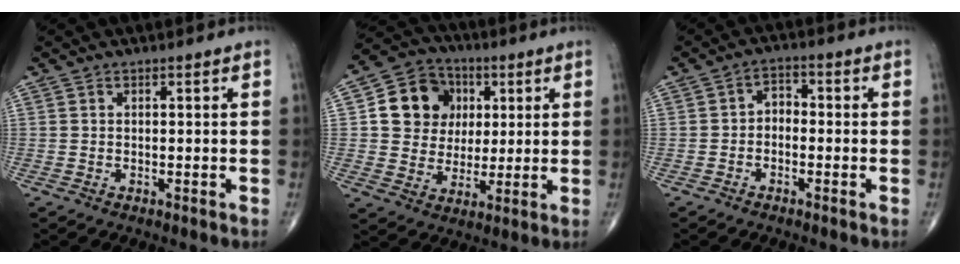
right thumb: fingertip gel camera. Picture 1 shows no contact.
{"total": 13.1, "force": [3.1, 11.5, 5.4], "torque": [-0.054, 0.002, 0.052]}
{"total": 3.2, "force": [-0.9, 2.3, 2.0], "torque": [-0.014, 0.022, -0.029]}